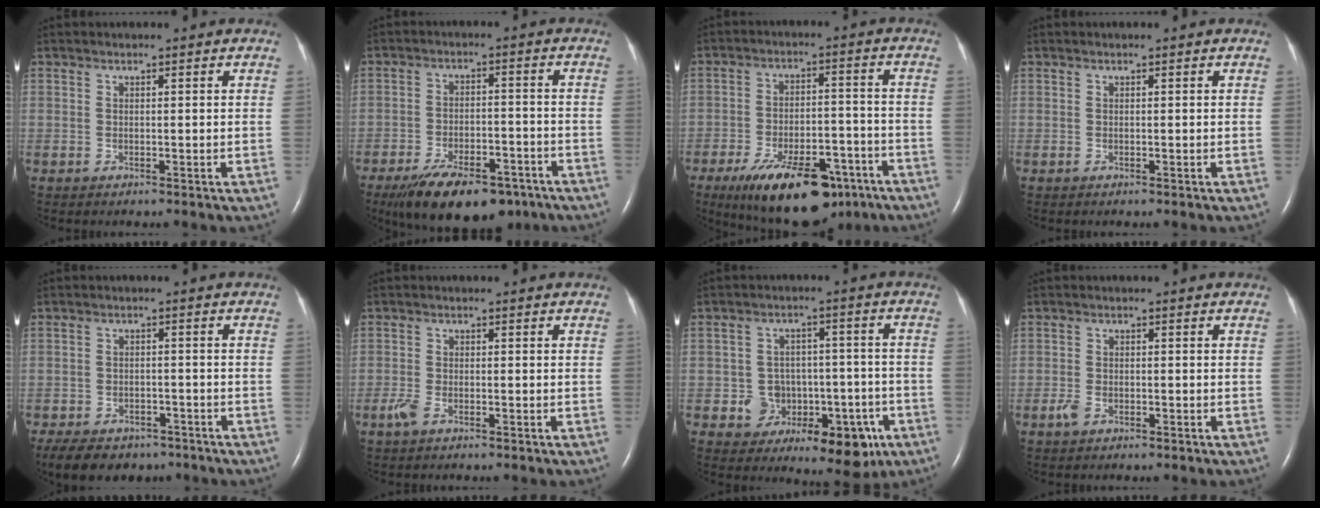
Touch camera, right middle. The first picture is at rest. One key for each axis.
{"total": 14.6, "fx": -10.3, "fy": 5.9, "fz": 8.5, "tx": -0.138, "ty": -0.008, "tz": -0.161}
{"total": 17.6, "fx": -11.4, "fy": 7.1, "fz": 11.4, "tx": -0.168, "ty": 0.000, "tz": -0.172}
{"total": 0.0}
{"total": 11.7, "fx": -8.6, "fy": 6.4, "fz": 4.6, "tx": -0.094, "ty": -0.004, "tz": -0.119}
{"total": 2.2, "fx": -1.3, "fy": 0.9, "fz": 1.6, "tx": -0.045, "ty": -0.003, "tz": -0.027}
{"total": 10.4, "fx": -4.3, "fy": 7.8, "fz": 5.2, "tx": -0.056, "ty": 0.036, "tz": -0.045}
{"total": 2.0, "fx": -1.1, "fy": 1.0, "fz": 1.3, "tx": -0.034, "ty": 0.000, "tz": -0.018}